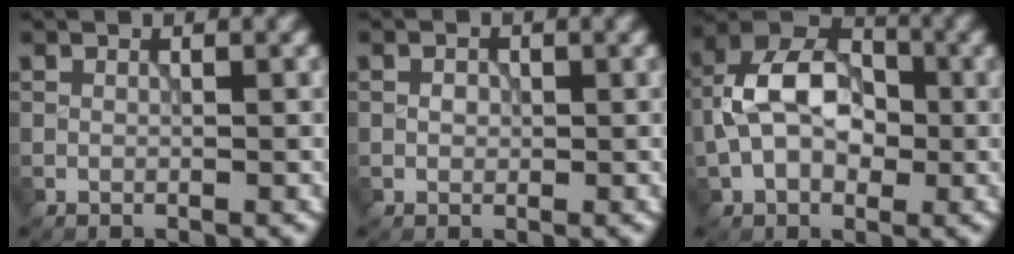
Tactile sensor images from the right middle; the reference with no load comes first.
{"total": 0.8, "force": [0.0, 0.7, 0.3], "torque": [-0.004, 0.000, -0.003]}
{"total": 8.1, "force": [-0.5, 5.4, 6.0], "torque": [-0.112, 0.022, -0.020]}